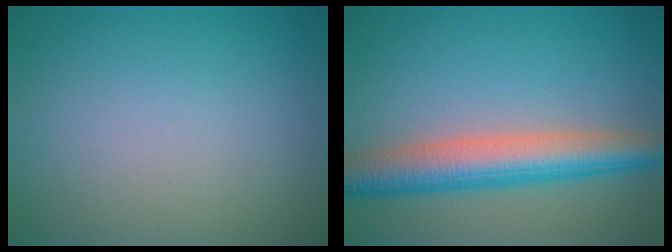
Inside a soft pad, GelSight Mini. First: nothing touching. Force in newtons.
{"total": 6.7, "press": 6.7, "slide": 0.1}